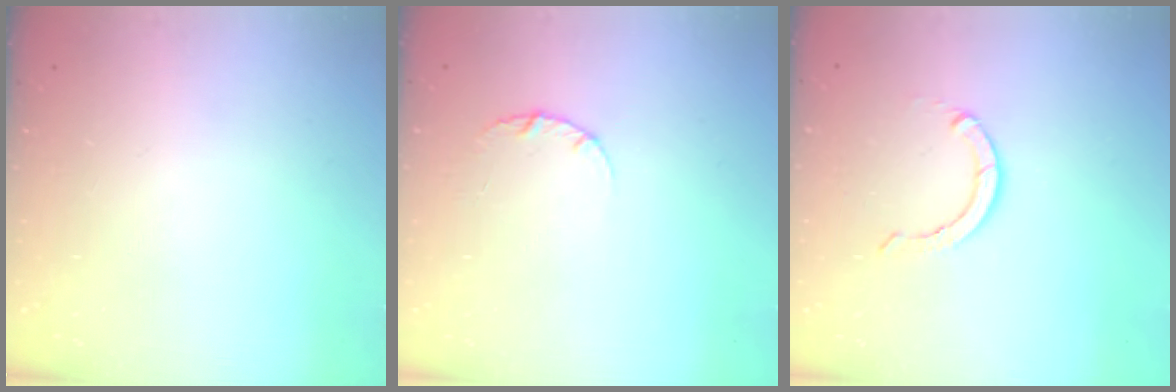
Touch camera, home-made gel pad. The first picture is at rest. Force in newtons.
{"total": 2.6, "press": 2.6, "slide": 0.3}
{"total": 2.9, "press": 2.9, "slide": 0.1}